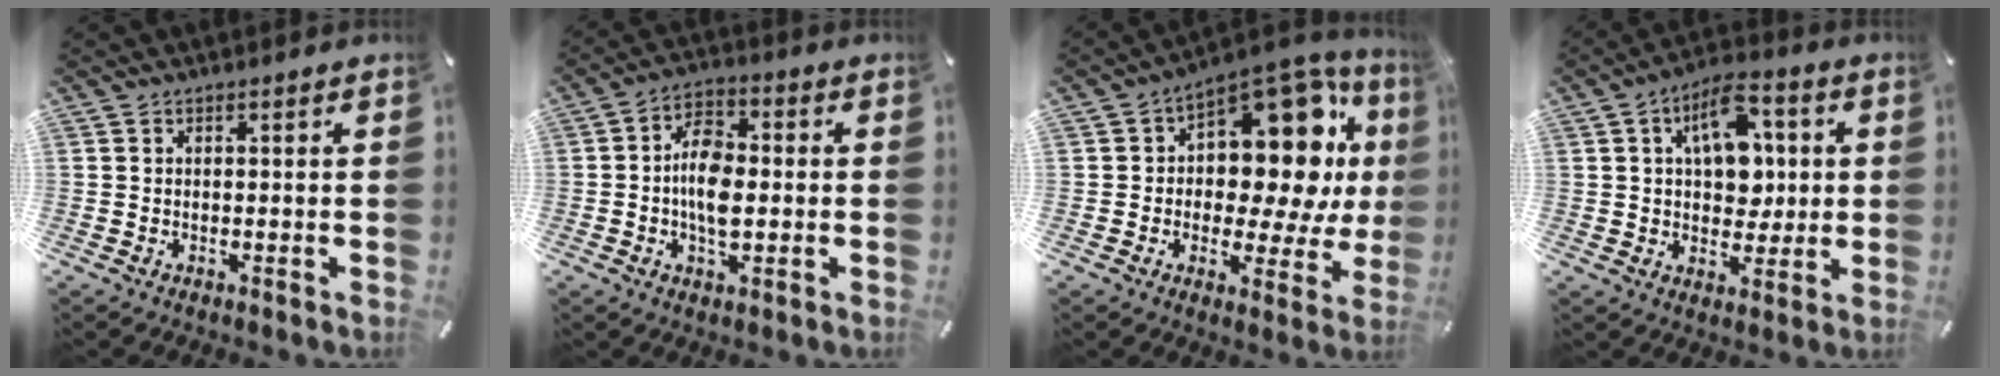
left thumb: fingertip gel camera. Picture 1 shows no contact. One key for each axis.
{"total": 9.1, "fx": -1.0, "fy": 5.3, "fz": 7.3, "tx": -0.130, "ty": 0.006, "tz": -0.020}
{"total": 17.7, "fx": 5.1, "fy": 10.8, "fz": 13.1, "tx": -0.163, "ty": -0.064, "tz": 0.080}
{"total": 13.0, "fx": 3.3, "fy": 8.7, "fz": 9.1, "tx": -0.125, "ty": 0.002, "tz": 0.057}